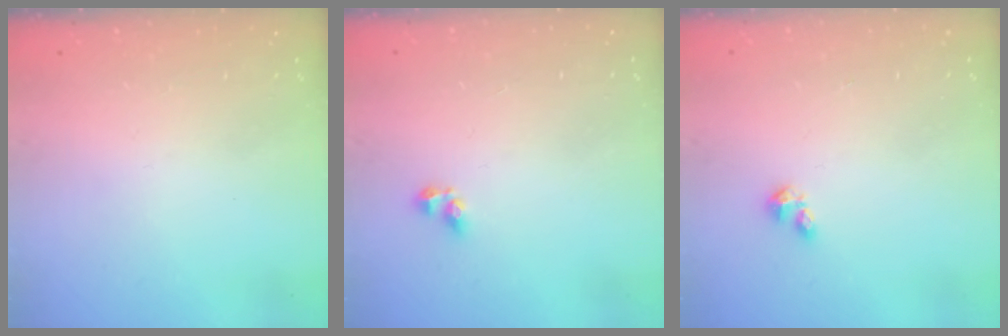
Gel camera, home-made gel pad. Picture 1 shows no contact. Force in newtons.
{"total": 3.0, "press": 3.0, "slide": 0.4}
{"total": 1.6, "press": 1.5, "slide": 0.4}